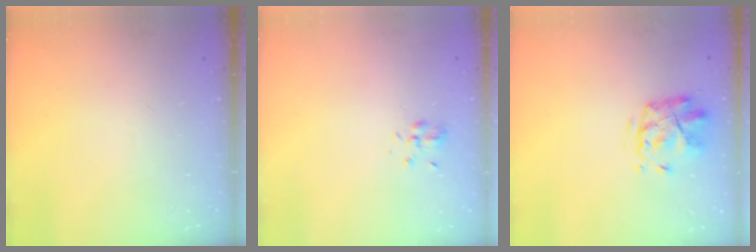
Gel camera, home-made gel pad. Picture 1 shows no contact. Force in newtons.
{"total": 3.9, "press": 3.7, "slide": 1.2}
{"total": 2.7, "press": 2.4, "slide": 1.2}